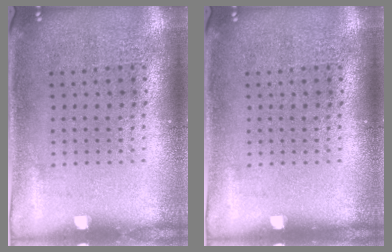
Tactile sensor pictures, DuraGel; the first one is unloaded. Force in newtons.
{"total": 0.0}